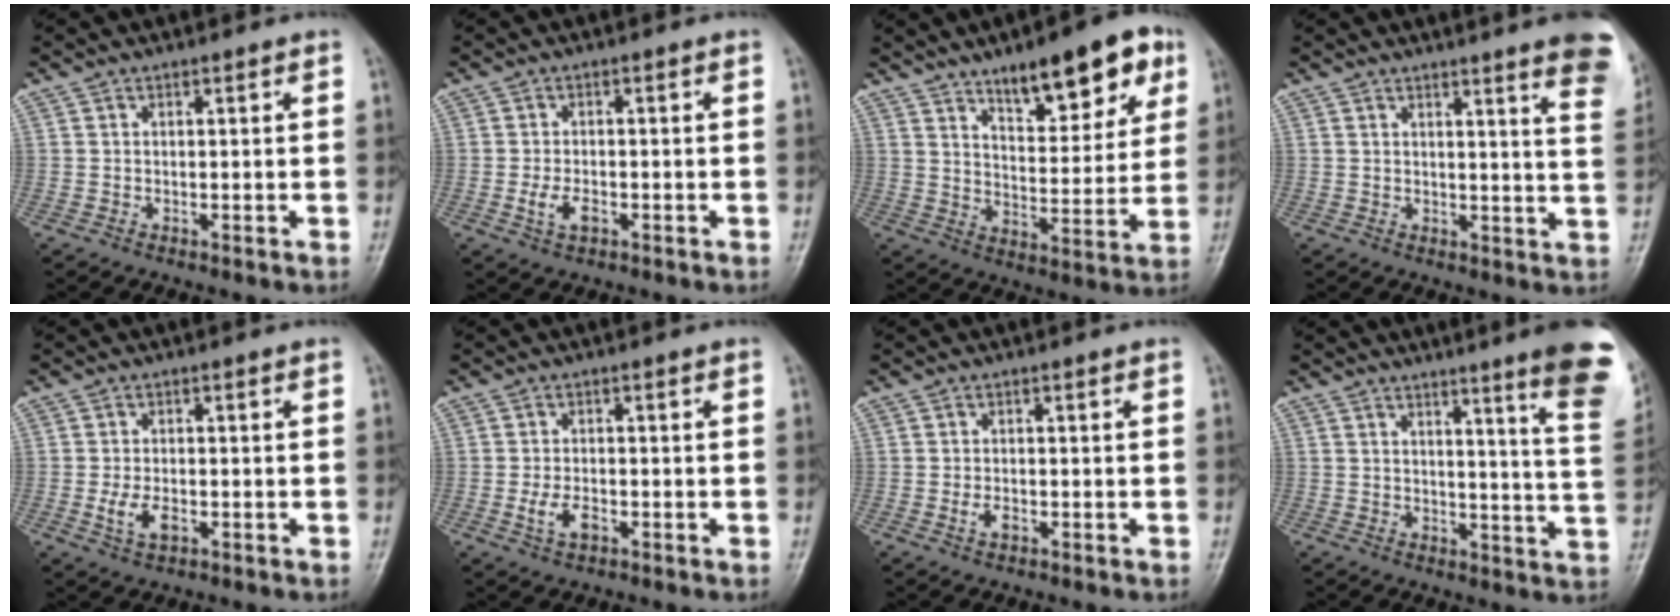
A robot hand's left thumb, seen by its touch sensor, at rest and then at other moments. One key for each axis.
{"total": 3.6, "fx": -1.3, "fy": 2.0, "fz": 2.7, "tx": -0.055, "ty": 0.005, "tz": -0.021}
{"total": 16.2, "fx": 9.4, "fy": 5.9, "fz": 11.8, "tx": -0.125, "ty": -0.037, "tz": 0.141}
{"total": 11.5, "fx": 7.9, "fy": 1.1, "fz": 8.2, "tx": -0.077, "ty": -0.035, "tz": 0.071}
{"total": 4.2, "fx": -1.2, "fy": 2.3, "fz": 3.3, "tx": -0.065, "ty": 0.001, "tz": -0.020}
{"total": 3.8, "fx": -1.4, "fy": 2.1, "fz": 2.9, "tx": -0.058, "ty": 0.006, "tz": -0.023}
{"total": 2.0, "fx": -0.8, "fy": 1.1, "fz": 1.4, "tx": -0.028, "ty": 0.005, "tz": -0.014}
{"total": 14.7, "fx": 9.4, "fy": 0.9, "fz": 11.3, "tx": -0.120, "ty": -0.058, "tz": 0.100}